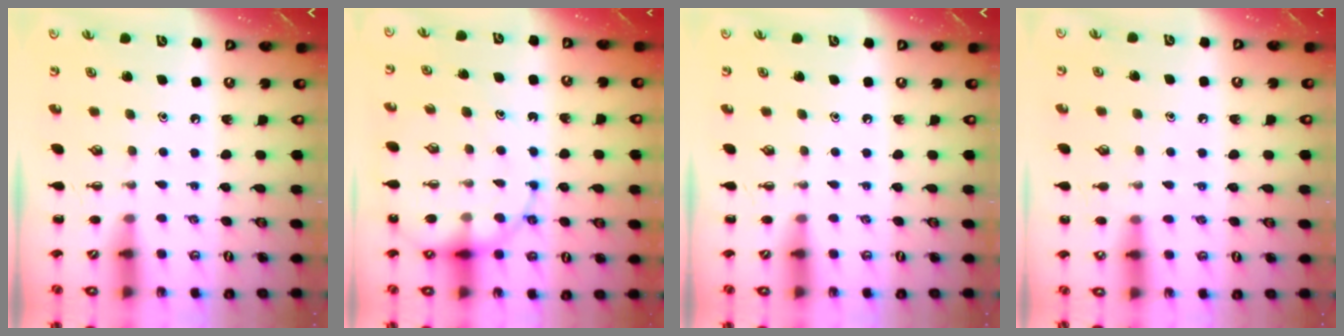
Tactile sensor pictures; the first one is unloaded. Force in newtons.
{"total": 15.0, "press": 14.3, "slide": 4.5}
{"total": 0.0}
{"total": 7.8, "press": 7.5, "slide": 2.3}